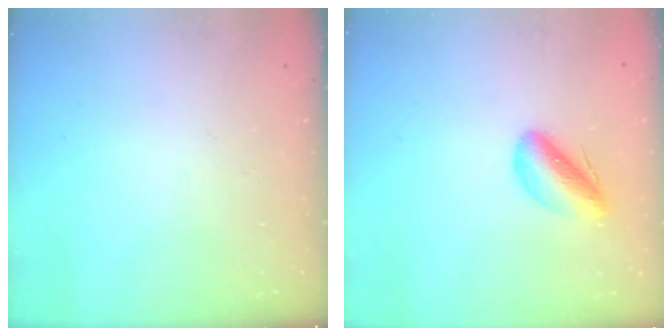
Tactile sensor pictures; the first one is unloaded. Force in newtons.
{"total": 6.3, "press": 6.3, "slide": 0.8}